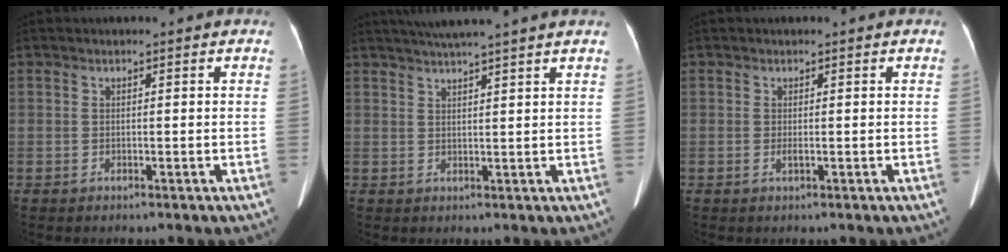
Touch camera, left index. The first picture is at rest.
{"total": 8.3, "force": [7.1, -1.2, 4.2], "torque": [-0.065, 0.026, 0.094]}
{"total": 0.6, "force": [-0.2, 0.1, 0.5], "torque": [-0.019, -0.007, -0.004]}